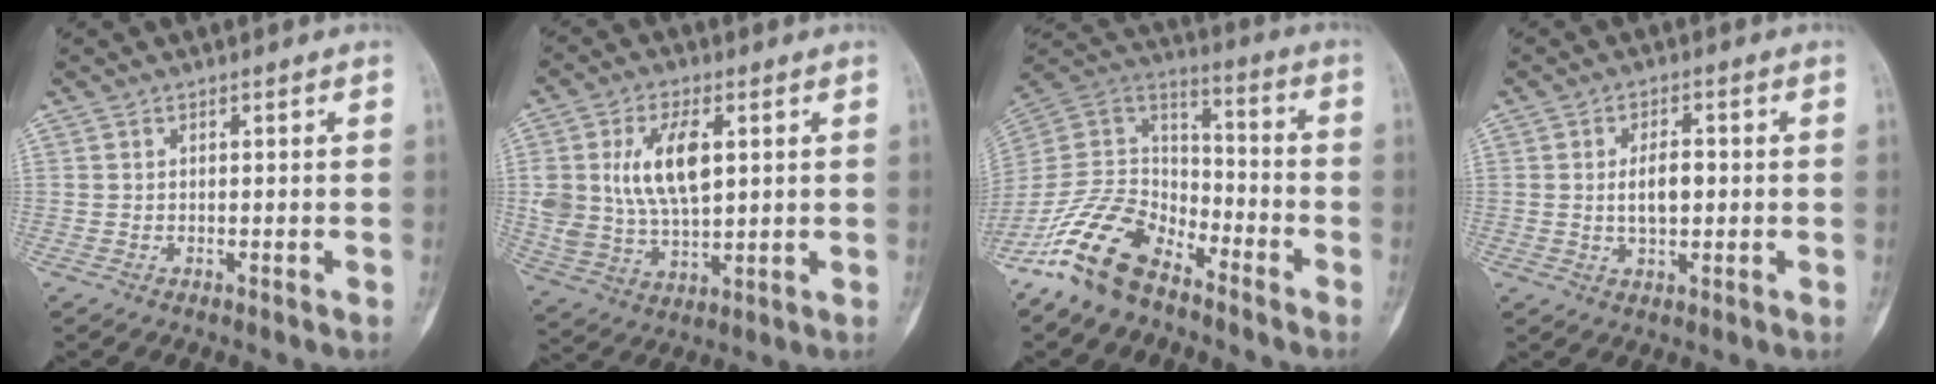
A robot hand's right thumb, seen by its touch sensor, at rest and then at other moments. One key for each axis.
{"total": 13.0, "fx": 3.2, "fy": 6.9, "fz": 10.5, "tx": -0.194, "ty": -0.009, "tz": 0.067}
{"total": 15.9, "fx": -11.2, "fy": 8.0, "fz": 8.0, "tx": -0.136, "ty": 0.079, "tz": -0.222}
{"total": 5.2, "fx": 0.1, "fy": 2.7, "fz": 4.5, "tx": -0.071, "ty": 0.002, "tz": 0.003}